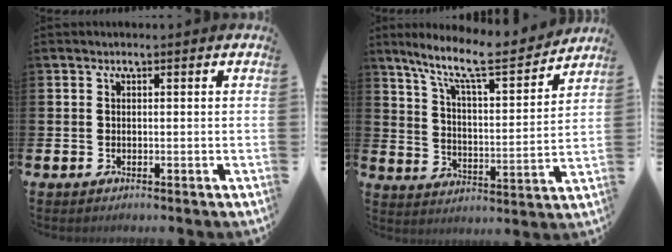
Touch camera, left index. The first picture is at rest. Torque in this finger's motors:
{"motor_torque": [-0.11, -1.02, 0.62, 0.19]}